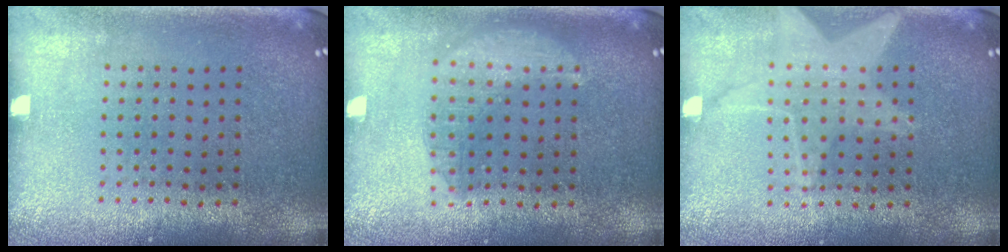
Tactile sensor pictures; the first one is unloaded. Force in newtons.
{"total": 1.4, "press": 1.4, "slide": 0.1}
{"total": 1.5, "press": 1.4, "slide": 0.4}